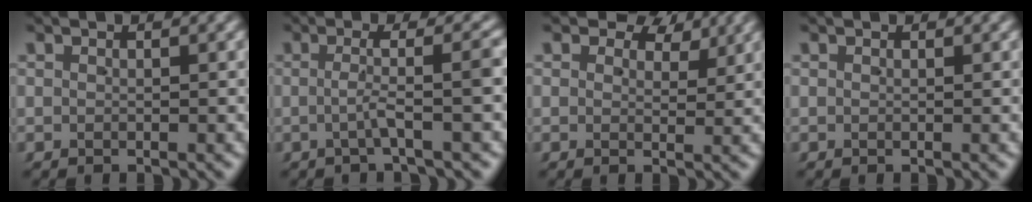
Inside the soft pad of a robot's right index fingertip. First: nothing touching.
{"total": 3.2, "force": [-1.0, -0.5, 3.0], "torque": [-0.052, -0.001, -0.015]}
{"total": 3.1, "force": [2.0, 1.8, 1.5], "torque": [-0.015, -0.005, 0.028]}
{"total": 0.0}